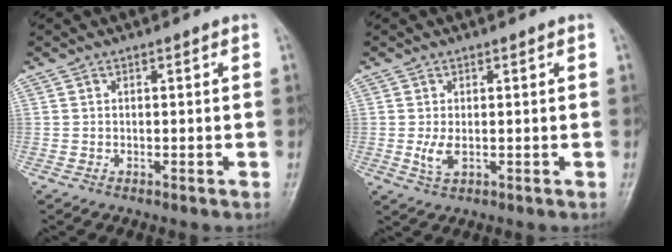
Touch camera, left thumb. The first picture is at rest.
{"total": 3.0, "force": [-0.1, 1.5, 2.6], "torque": [-0.048, -0.004, 0.007]}